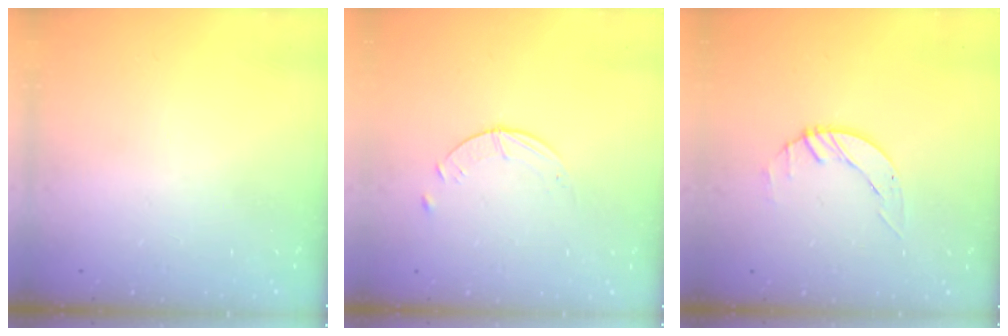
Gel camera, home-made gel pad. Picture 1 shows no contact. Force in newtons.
{"total": 2.6, "press": 2.5, "slide": 0.3}
{"total": 2.6, "press": 2.6, "slide": 0.3}